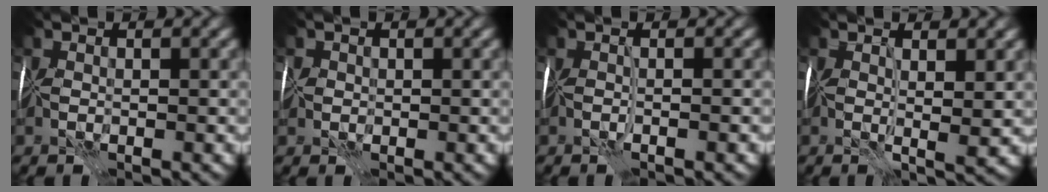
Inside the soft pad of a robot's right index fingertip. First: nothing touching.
{"total": 1.0, "force": [0.0, 1.0, 0.0], "torque": [0.005, 0.000, -0.002]}
{"total": 1.4, "force": [-0.3, 0.1, 1.4], "torque": [-0.017, -0.009, -0.003]}
{"total": 3.1, "force": [1.0, 0.7, 2.8], "torque": [-0.041, -0.004, 0.015]}